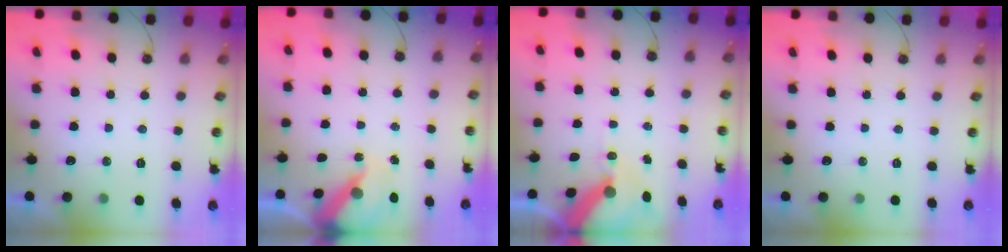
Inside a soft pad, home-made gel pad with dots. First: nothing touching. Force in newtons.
{"total": 7.9, "press": 7.8, "slide": 0.9}
{"total": 10.3, "press": 10.2, "slide": 1.4}
{"total": 0.0}